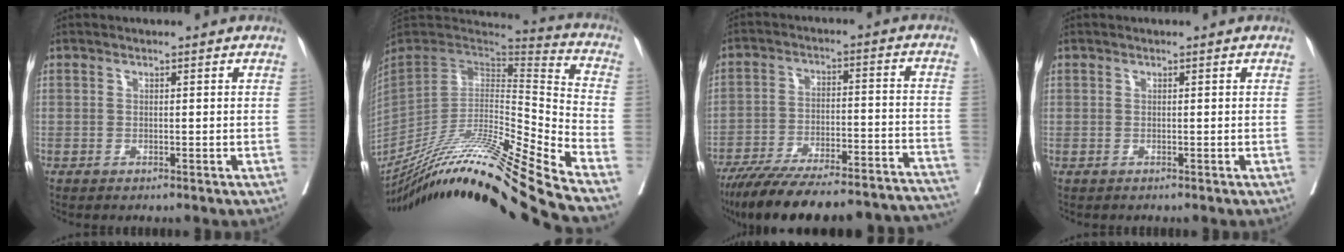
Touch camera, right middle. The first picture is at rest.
{"total": 29.9, "force": [-23.9, -1.9, 17.8], "torque": [-0.263, -0.050, -0.406]}
{"total": 30.2, "force": [-26.9, 4.8, 12.8], "torque": [-0.151, -0.015, -0.370]}
{"total": 0.0}